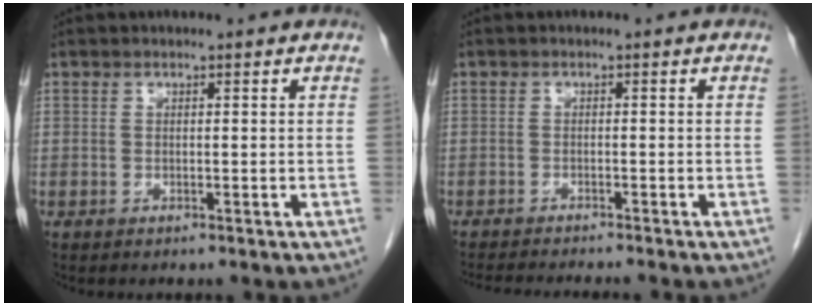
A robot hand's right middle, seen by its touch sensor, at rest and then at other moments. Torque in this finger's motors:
{"motor_torque": [0.55, -0.41, 0.03, 0.02]}